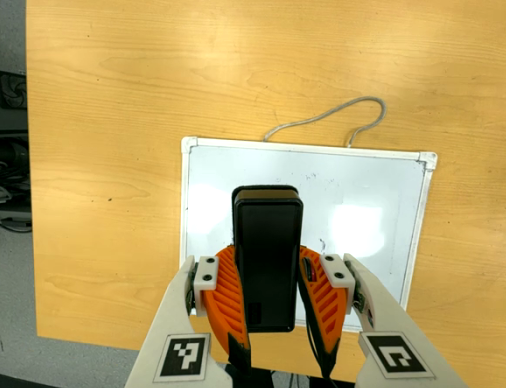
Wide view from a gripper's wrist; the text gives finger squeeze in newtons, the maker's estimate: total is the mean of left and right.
{"total": 10.0, "left": 8.3, "right": 11.7}